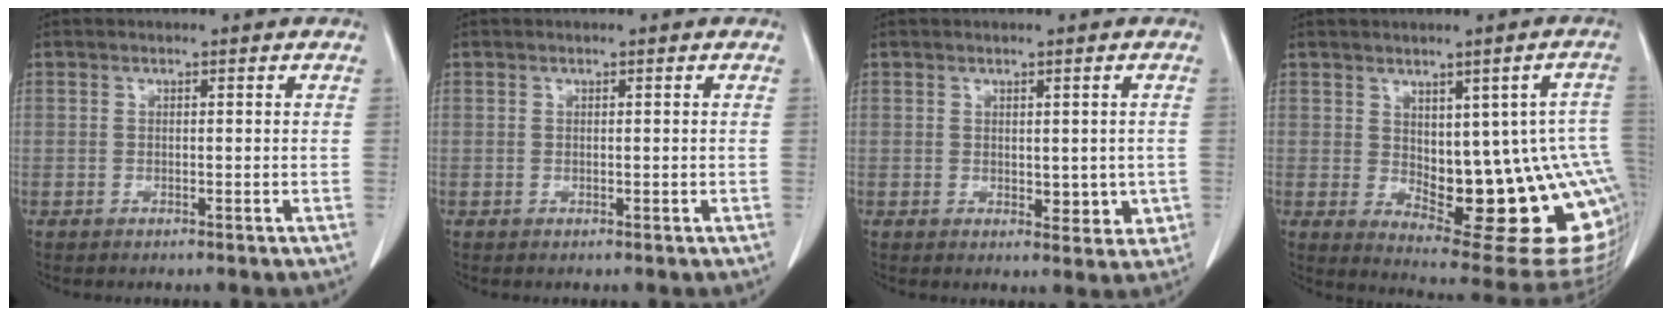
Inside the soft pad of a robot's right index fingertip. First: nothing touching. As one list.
[{"total": 0.0}, {"total": 3.7, "force": [-0.3, 2.3, 3.0], "torque": [-0.022, -0.005, 0.003]}, {"total": 19.7, "force": [-2.4, 6.5, 18.4], "torque": [-0.155, 0.011, -0.005]}]